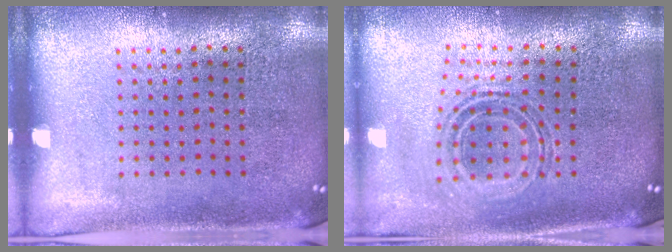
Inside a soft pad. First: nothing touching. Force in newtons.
{"total": 0.7, "press": 0.7, "slide": 0.2}